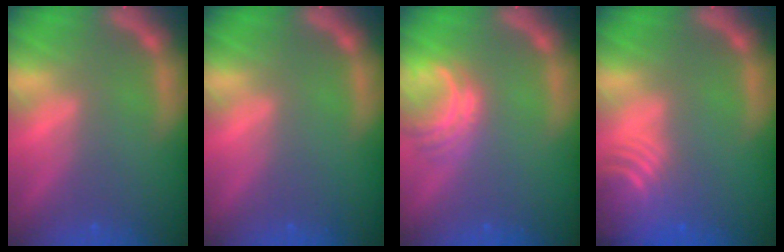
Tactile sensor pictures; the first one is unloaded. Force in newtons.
{"total": 0.0}
{"total": 3.4}
{"total": 7.5}